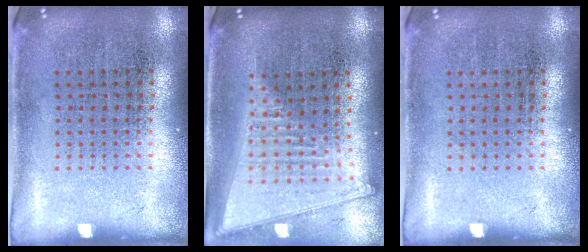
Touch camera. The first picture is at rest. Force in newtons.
{"total": 2.0, "press": 1.7, "slide": 1.0}
{"total": 0.0}